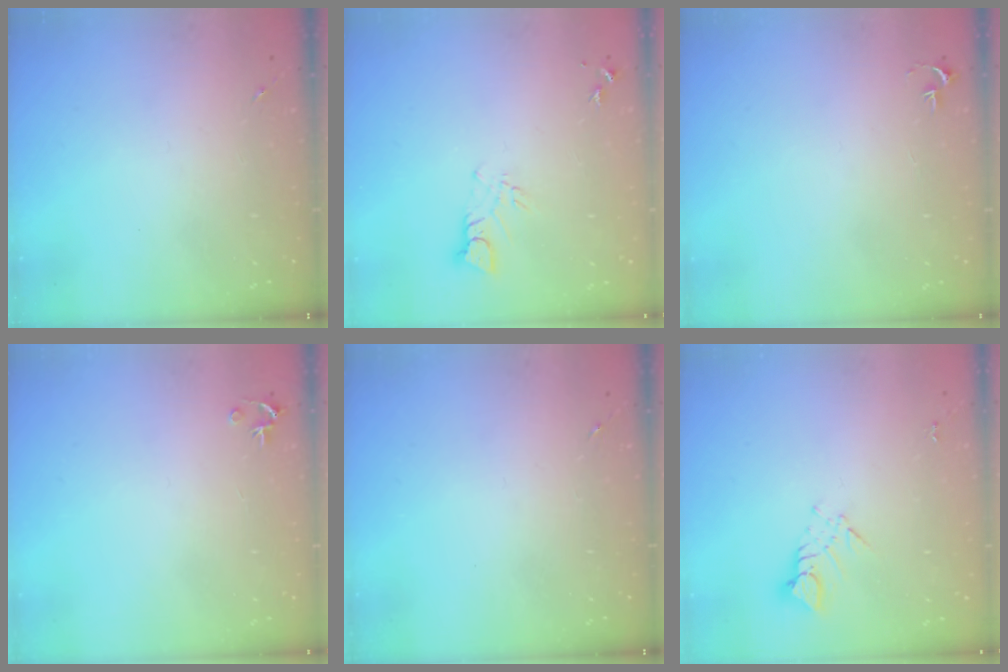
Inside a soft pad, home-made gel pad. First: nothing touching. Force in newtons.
{"total": 4.0, "press": 4.0, "slide": 0.4}
{"total": 2.7, "press": 2.7, "slide": 0.3}
{"total": 3.5, "press": 3.5, "slide": 0.4}
{"total": 0.0}
{"total": 4.2, "press": 4.2, "slide": 0.2}